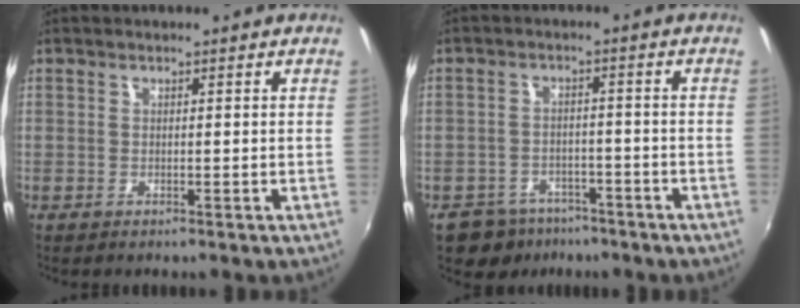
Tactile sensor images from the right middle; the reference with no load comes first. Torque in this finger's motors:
{"motor_torque": [-0.37, -0.13, -0.07, -0.02]}